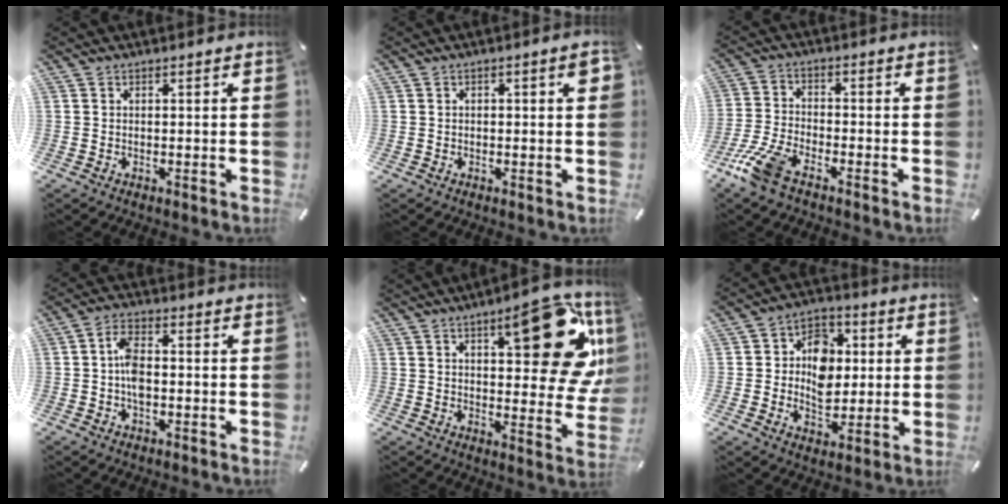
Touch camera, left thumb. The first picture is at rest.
{"total": 2.7, "force": [0.1, 0.9, 2.5], "torque": [-0.043, 0.006, 0.000]}
{"total": 9.1, "force": [-6.2, 3.5, 5.6], "torque": [-0.132, 0.014, -0.118]}
{"total": 5.7, "force": [-0.9, 3.0, 4.7], "torque": [-0.097, 0.007, -0.018]}
{"total": 24.6, "force": [10.5, 10.4, 19.7], "torque": [-0.233, -0.065, 0.161]}
{"total": 10.6, "force": [-0.2, 8.8, 6.0], "torque": [-0.090, 0.019, 0.003]}